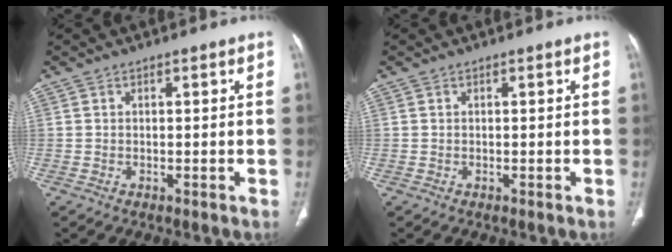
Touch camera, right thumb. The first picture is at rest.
{"total": 0.0}